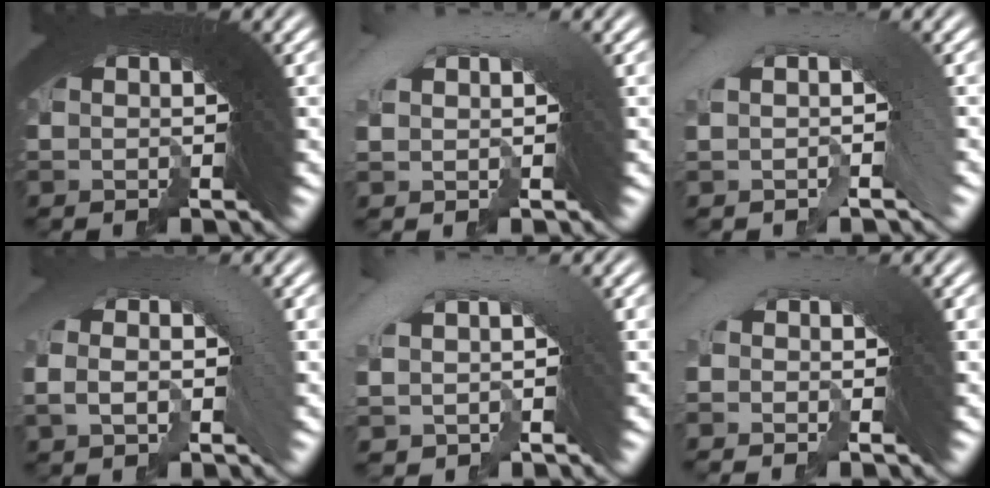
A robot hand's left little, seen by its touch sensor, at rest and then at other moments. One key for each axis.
{"total": 2.0, "fx": 1.0, "fy": 0.7, "fz": 1.6, "tx": -0.022, "ty": 0.032, "tz": 0.013}
{"total": 2.9, "fx": 0.0, "fy": 1.2, "fz": 2.6, "tx": -0.033, "ty": 0.034, "tz": -0.006}
{"total": 2.3, "fx": 0.2, "fy": 1.1, "fz": 2.0, "tx": -0.015, "ty": 0.020, "tz": -0.003}
{"total": 2.3, "fx": 0.5, "fy": 1.2, "fz": 1.9, "tx": -0.039, "ty": 0.026, "tz": 0.010}
{"total": 1.4, "fx": -0.4, "fy": 0.5, "fz": 1.2, "tx": -0.005, "ty": 0.032, "tz": -0.018}